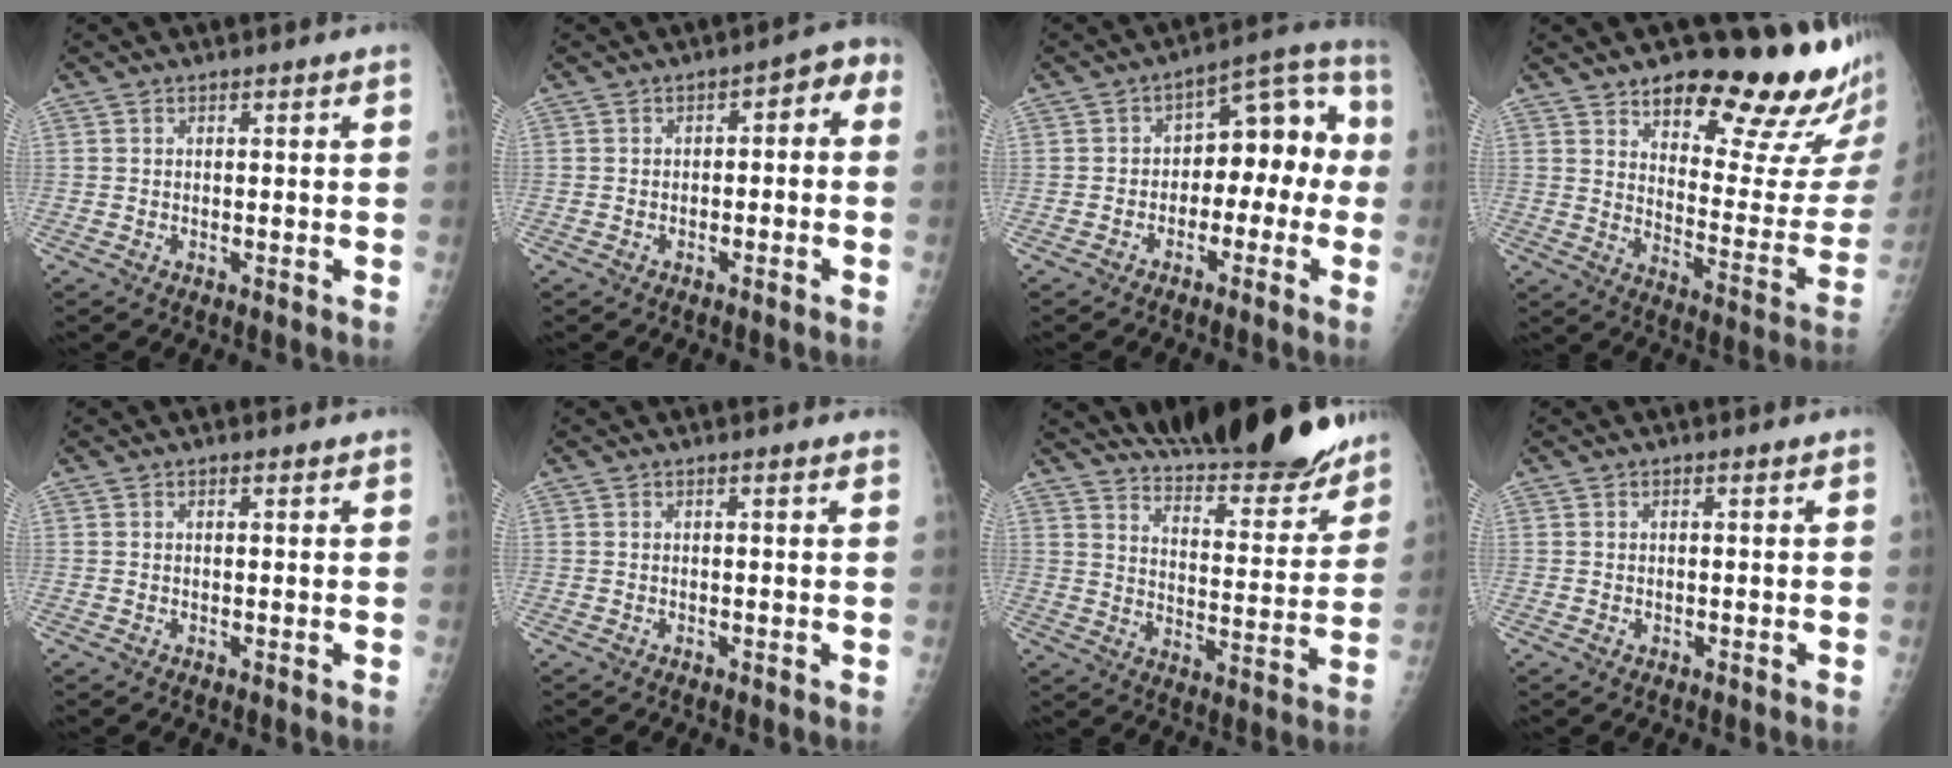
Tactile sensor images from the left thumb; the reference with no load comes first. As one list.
[{"total": 4.9, "force": [-1.1, 3.2, 3.6], "torque": [-0.020, 0.041, -0.024]}, {"total": 11.7, "force": [-1.7, 7.2, 9.0], "torque": [-0.072, 0.056, -0.036]}, {"total": 23.9, "force": [16.9, 7.5, 15.1], "torque": [-0.145, -0.107, 0.224]}, {"total": 0.6, "force": [0.4, 0.3, 0.3], "torque": [-0.005, -0.002, 0.005]}, {"total": 1.1, "force": [0.9, 0.1, 0.7], "torque": [-0.004, 0.003, 0.011]}, {"total": 22.5, "force": [20.0, 5.1, 8.9], "torque": [-0.097, -0.120, 0.282]}, {"total": 0.5, "force": [0.1, 0.5, 0.1], "torque": [0.011, 0.001, -0.001]}]